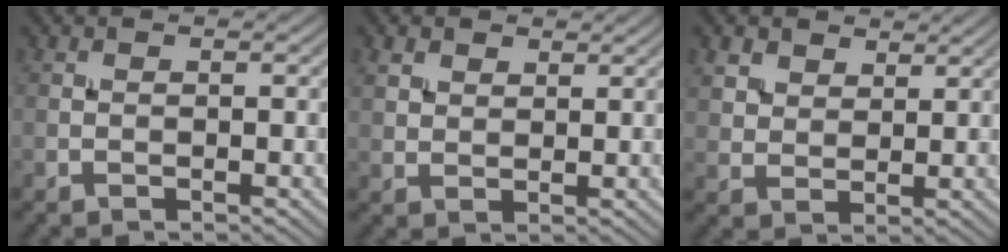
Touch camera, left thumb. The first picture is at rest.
{"total": 3.3, "force": [2.2, 2.0, 1.4], "torque": [-0.036, 0.004, 0.050]}
{"total": 5.1, "force": [3.4, 3.1, 2.1], "torque": [-0.060, -0.010, 0.080]}